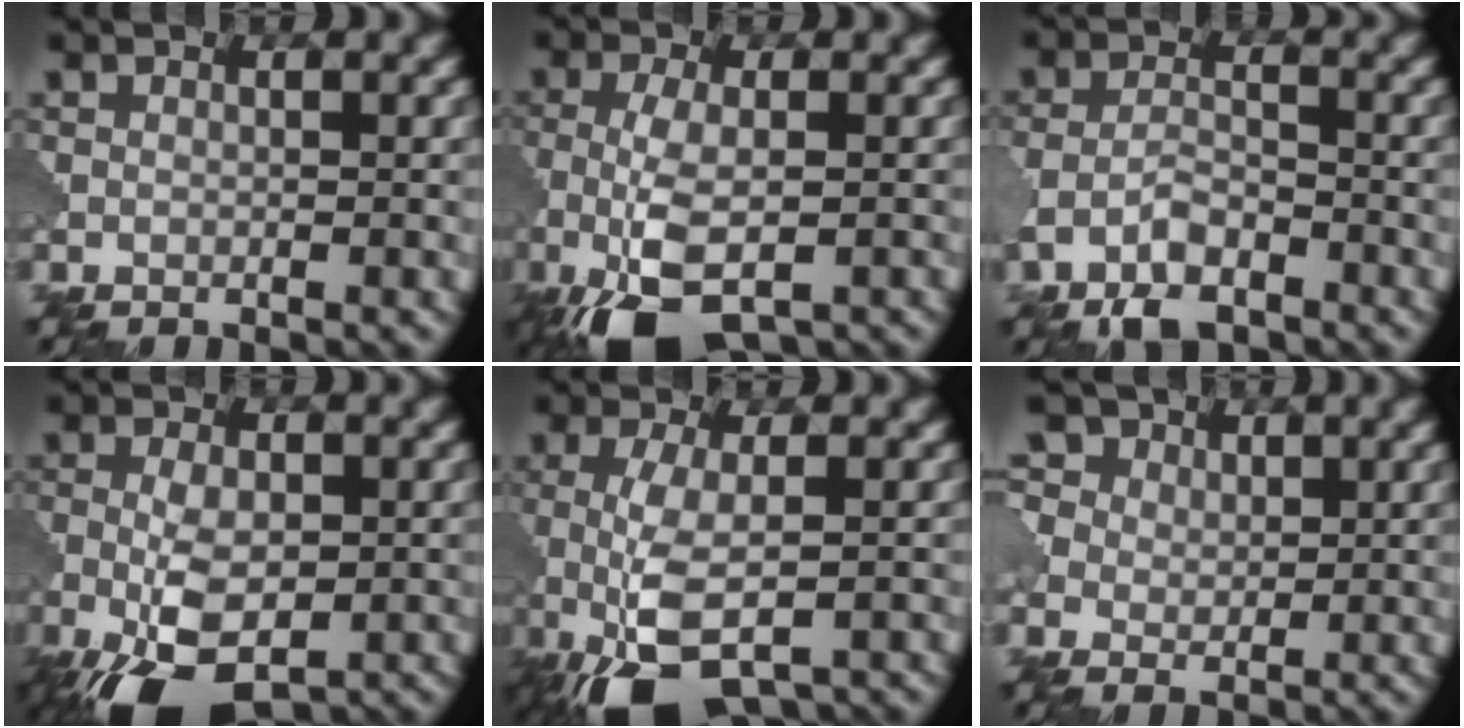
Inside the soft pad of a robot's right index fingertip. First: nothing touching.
{"total": 7.7, "force": [-3.9, 2.8, 5.9], "torque": [-0.132, -0.012, -0.074]}
{"total": 4.4, "force": [-2.7, 2.0, 2.8], "torque": [-0.056, -0.006, -0.057]}
{"total": 8.3, "force": [-3.4, 4.0, 6.4], "torque": [-0.133, -0.013, -0.061]}
{"total": 7.4, "force": [-3.2, 2.7, 6.1], "torque": [-0.137, -0.015, -0.058]}
{"total": 10.1, "force": [5.0, 7.2, 5.0], "torque": [-0.108, 0.028, 0.059]}